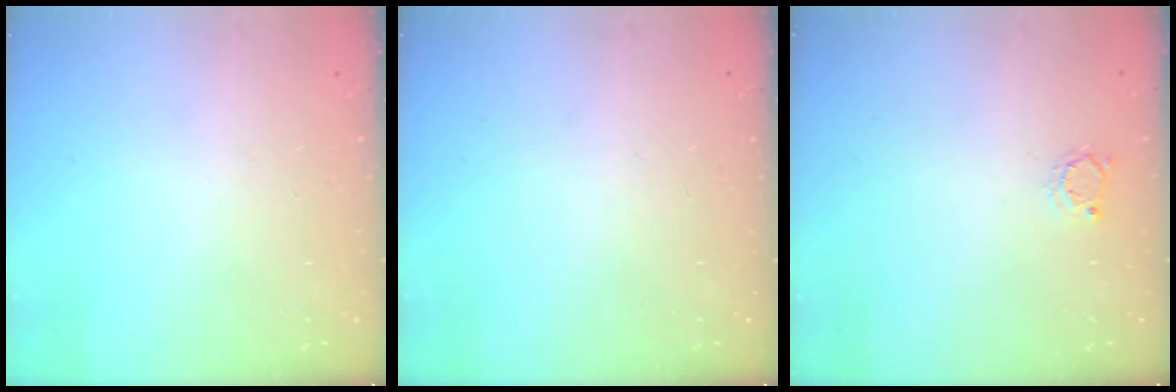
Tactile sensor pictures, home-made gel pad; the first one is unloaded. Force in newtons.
{"total": 0.0}
{"total": 2.4, "press": 2.3, "slide": 0.3}